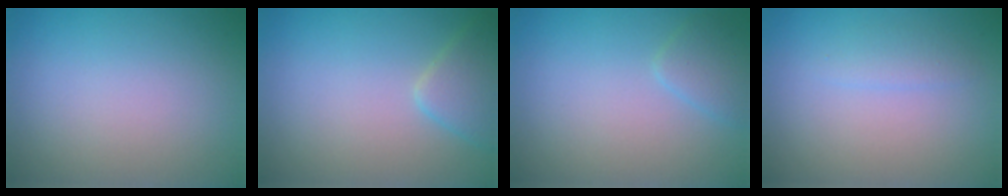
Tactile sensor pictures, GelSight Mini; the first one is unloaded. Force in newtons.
{"total": 2.5, "press": 2.5, "slide": 0.2}
{"total": 1.7, "press": 1.7, "slide": 0.1}
{"total": 1.2, "press": 1.2, "slide": 0.1}